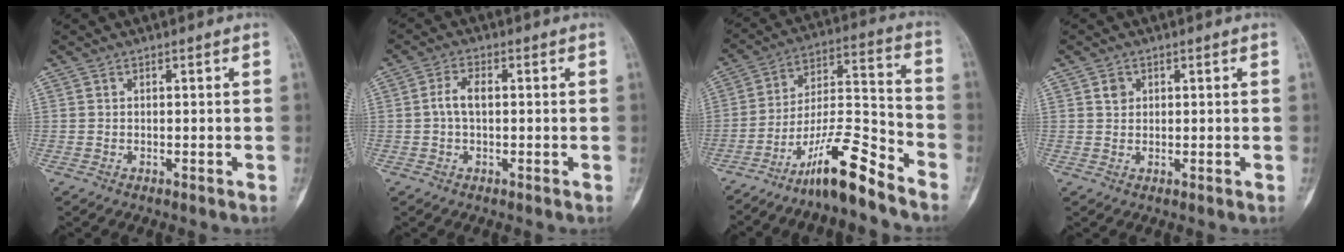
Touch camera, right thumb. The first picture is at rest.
{"total": 3.5, "force": [0.1, 1.8, 3.0], "torque": [-0.065, 0.011, -0.002]}
{"total": 13.8, "force": [-10.5, 2.1, 8.8], "torque": [-0.161, 0.092, -0.187]}
{"total": 1.8, "force": [0.7, 1.5, 0.7], "torque": [-0.002, -0.002, 0.011]}